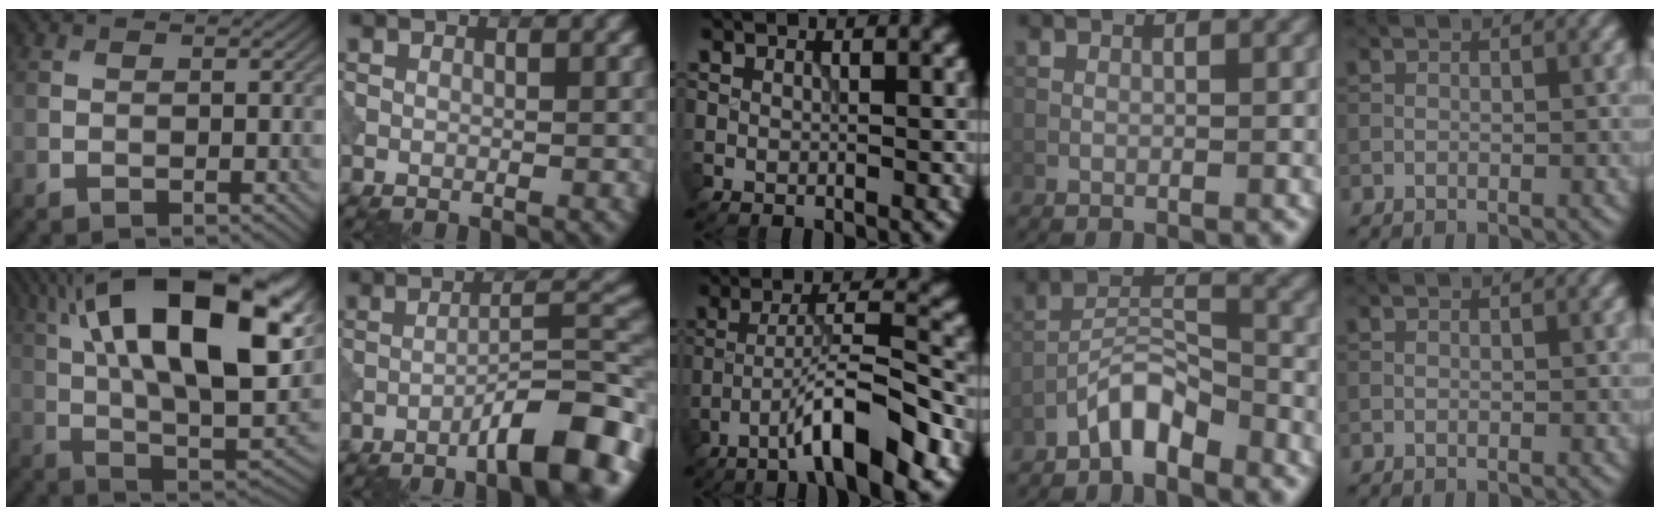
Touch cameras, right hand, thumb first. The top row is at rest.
{"thumb": {"total": 22.5, "force": [8.2, 9.1, 18.9], "torque": [-0.302, 0.039, 0.127]}, "index": {"total": 8.9, "force": [-5.2, 1.7, 7.1], "torque": [-0.097, 0.020, -0.083]}, "middle": {"total": 8.7, "force": [-4.8, 1.3, 7.2], "torque": [-0.115, 0.021, -0.083]}, "ring": {"total": 4.0, "force": [-3.2, 1.2, 2.2], "torque": [-0.035, 0.018, -0.064]}}